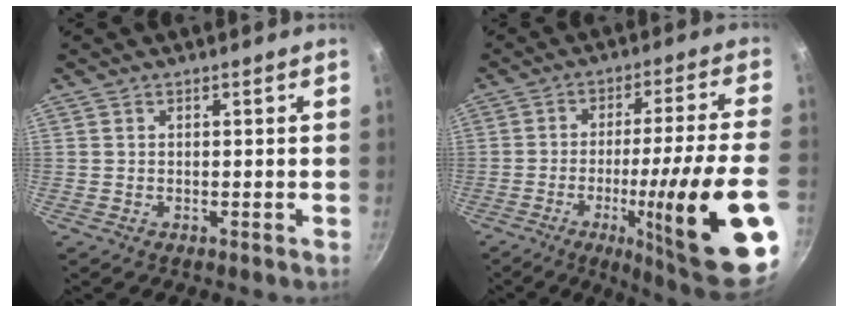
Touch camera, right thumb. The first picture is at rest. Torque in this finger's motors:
{"motor_torque": [2.78, 2.23, 2.29, -0.34, 0.62]}